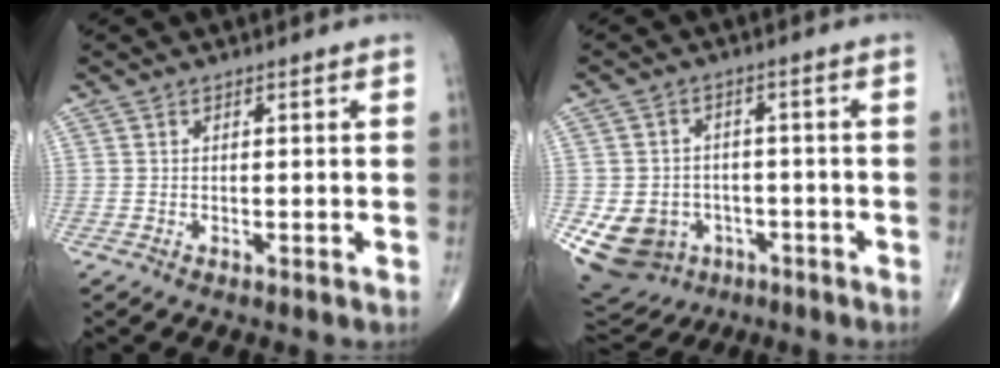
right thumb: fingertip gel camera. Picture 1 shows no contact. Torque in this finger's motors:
{"motor_torque": [1.60, 1.19, 0.33, -0.48, 0.09]}